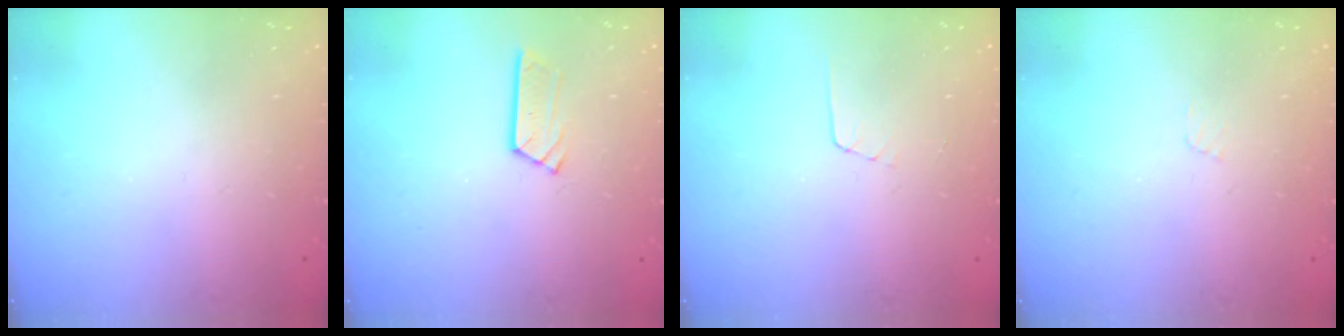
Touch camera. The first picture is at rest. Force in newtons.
{"total": 3.8, "press": 3.8, "slide": 0.3}
{"total": 2.7, "press": 2.7, "slide": 0.2}
{"total": 2.7, "press": 2.7, "slide": 0.2}